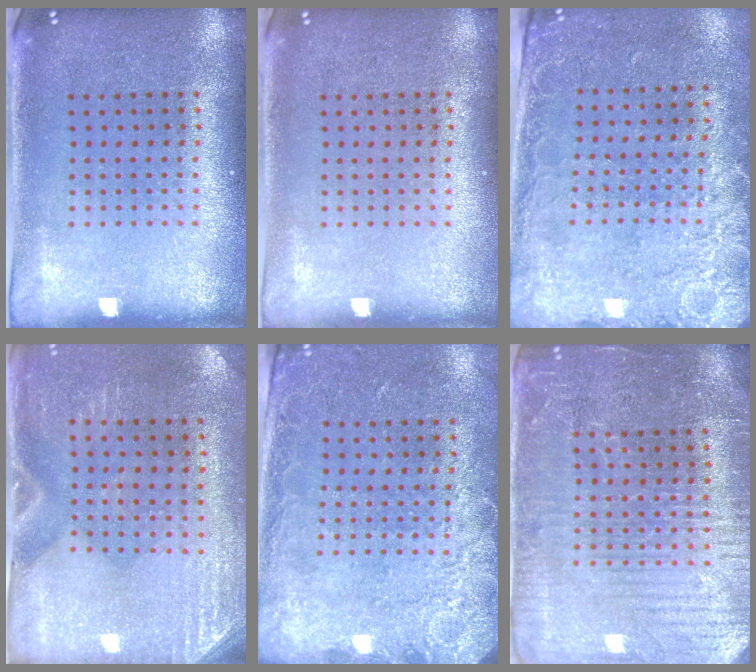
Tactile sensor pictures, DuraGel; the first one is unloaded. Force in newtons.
{"total": 0.0}
{"total": 2.5, "press": 2.1, "slide": 1.4}
{"total": 2.8, "press": 2.5, "slide": 1.3}
{"total": 2.6, "press": 1.9, "slide": 1.8}
{"total": 4.2, "press": 3.9, "slide": 1.4}